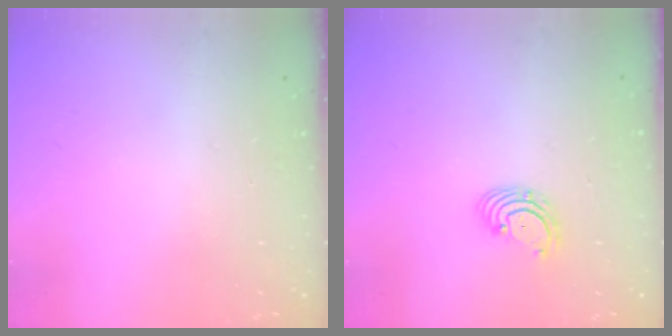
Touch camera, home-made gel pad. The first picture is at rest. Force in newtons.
{"total": 2.9, "press": 2.9, "slide": 0.3}